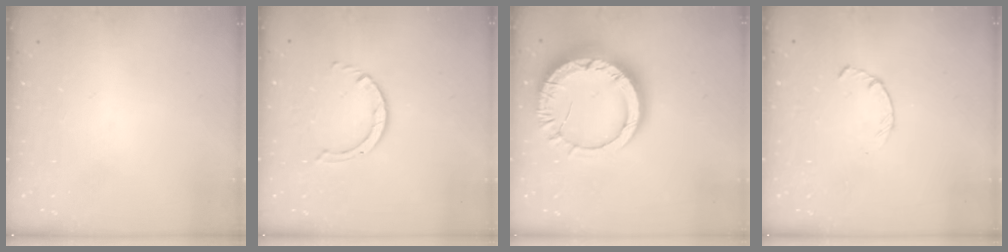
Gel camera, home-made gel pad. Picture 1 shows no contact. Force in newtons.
{"total": 1.4, "press": 1.4, "slide": 0.2}
{"total": 14.9, "press": 14.8, "slide": 1.5}
{"total": 2.4, "press": 2.3, "slide": 0.4}